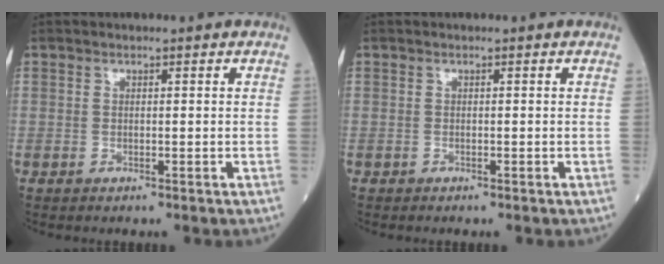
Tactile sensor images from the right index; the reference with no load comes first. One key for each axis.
{"total": 0.0}